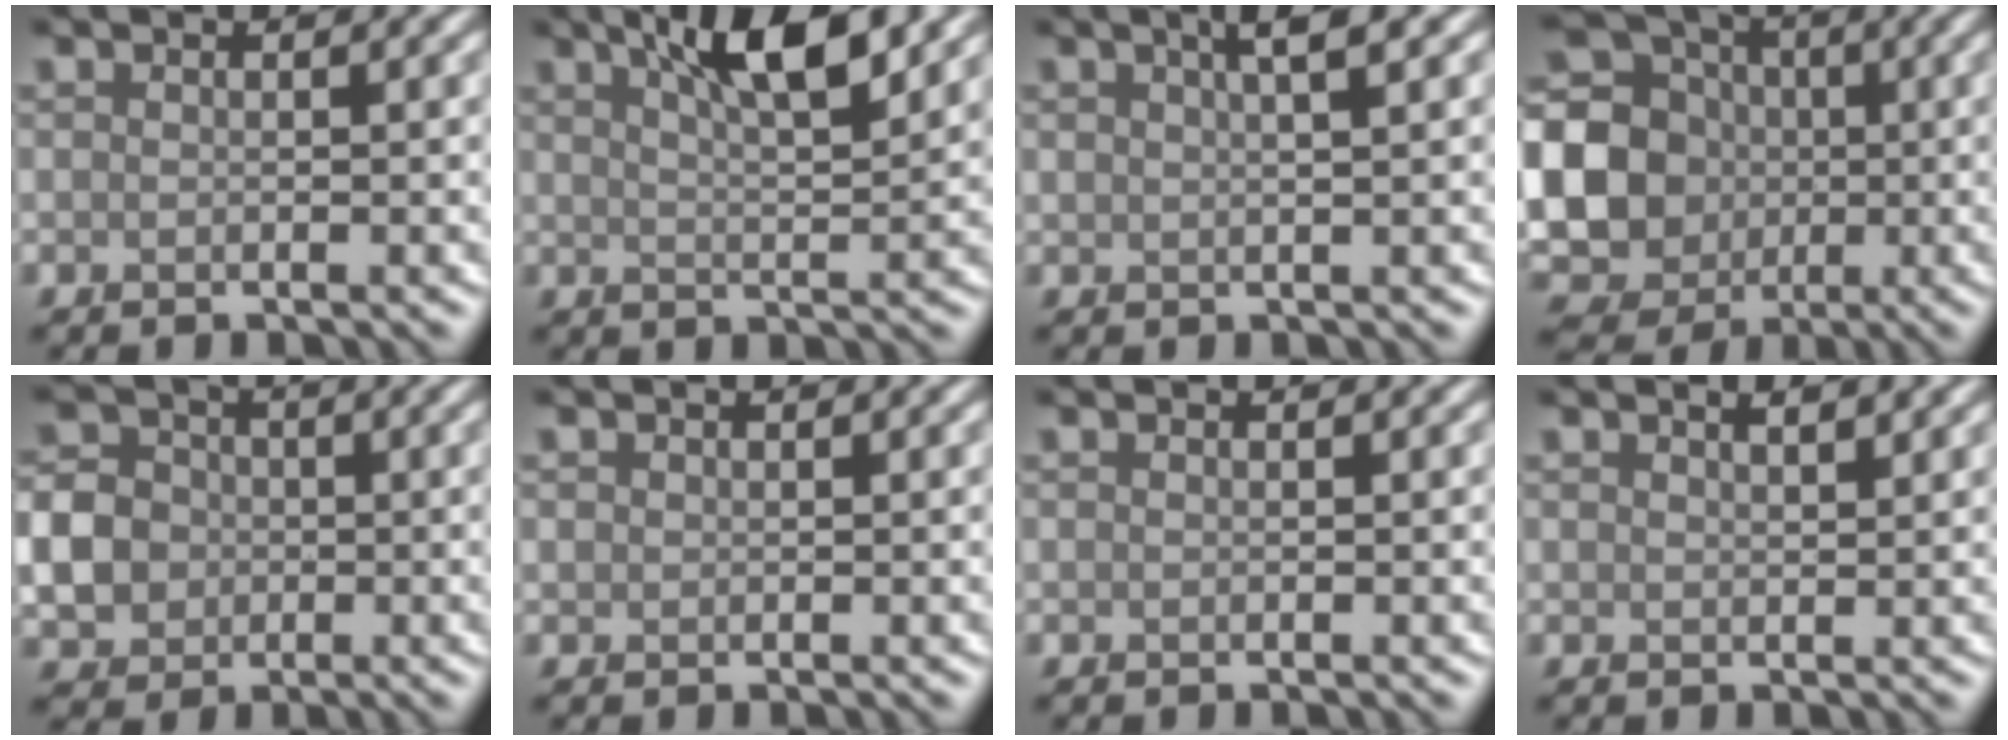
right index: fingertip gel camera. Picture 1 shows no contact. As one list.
[{"total": 5.9, "force": [3.4, 1.5, 4.6], "torque": [-0.068, 0.008, 0.054]}, {"total": 2.7, "force": [1.4, 0.6, 2.2], "torque": [-0.024, 0.011, 0.016]}, {"total": 18.3, "force": [-1.0, 17.3, 5.9], "torque": [-0.173, 0.000, -0.059]}, {"total": 5.4, "force": [-0.7, 4.8, 2.5], "torque": [-0.051, 0.001, -0.024]}, {"total": 0.5, "force": [0.2, 0.5, 0.0], "torque": [0.003, 0.000, 0.004]}, {"total": 0.0}, {"total": 1.2, "force": [1.0, 0.3, 0.6], "torque": [-0.012, 0.001, 0.018]}]